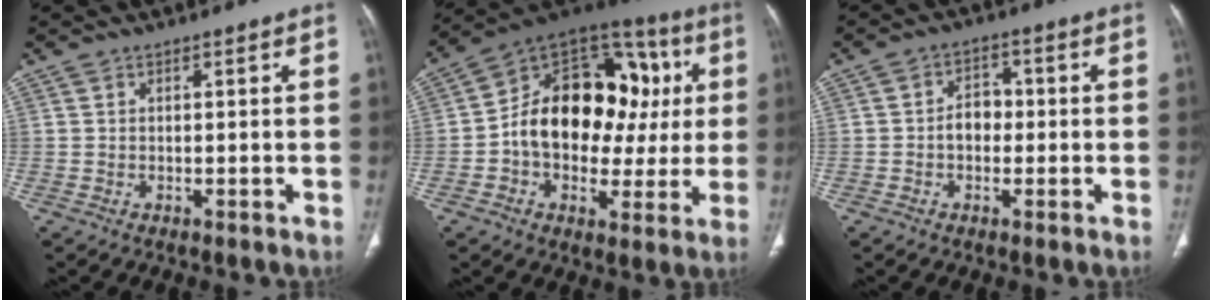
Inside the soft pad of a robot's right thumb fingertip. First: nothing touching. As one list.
[{"total": 23.2, "force": [1.3, 16.2, 16.6], "torque": [-0.206, 0.045, 0.020]}, {"total": 4.5, "force": [-0.6, 3.5, 2.8], "torque": [-0.027, 0.017, -0.018]}]